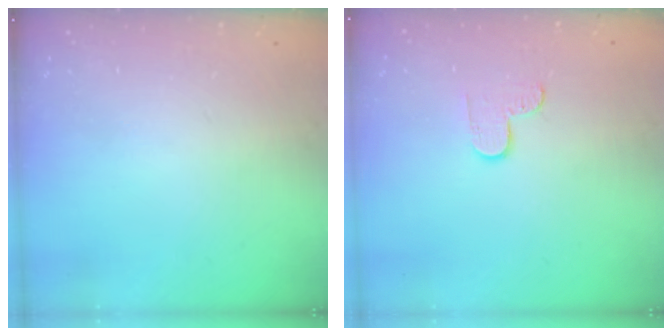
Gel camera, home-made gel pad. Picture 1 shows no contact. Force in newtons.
{"total": 4.7, "press": 4.7, "slide": 0.4}